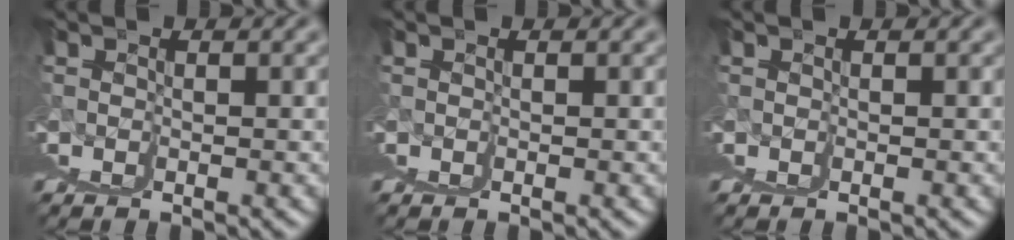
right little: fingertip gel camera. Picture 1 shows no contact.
{"total": 0.0}
{"total": 0.0}